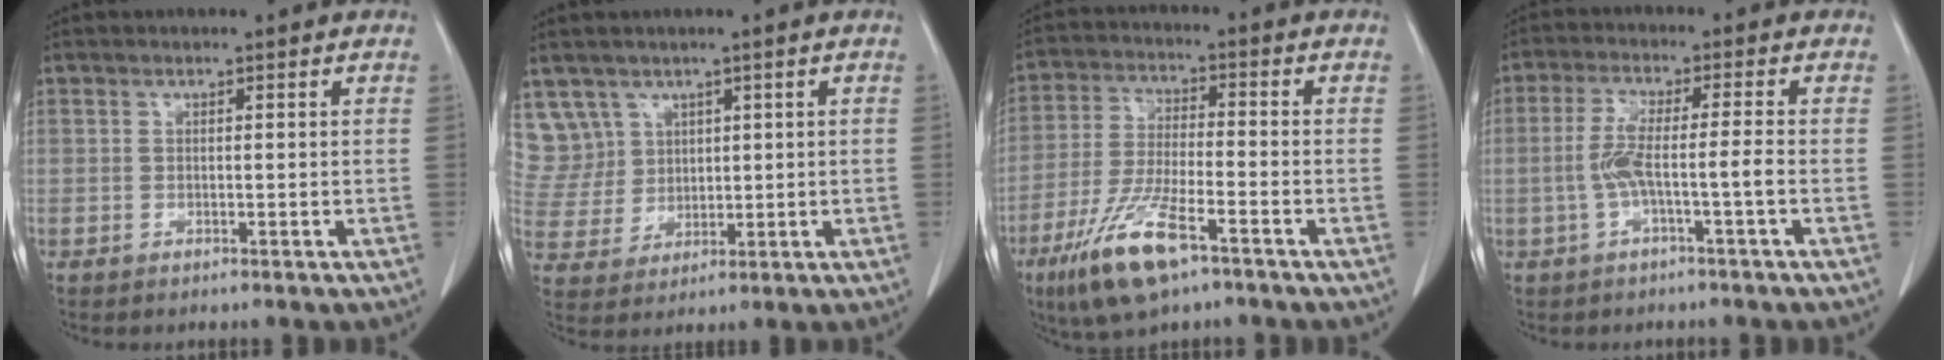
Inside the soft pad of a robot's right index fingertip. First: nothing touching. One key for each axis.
{"total": 7.6, "fx": 4.3, "fy": 6.2, "fz": -0.3, "tx": 0.003, "ty": 0.019, "tz": 0.102}
{"total": 11.9, "fx": -7.0, "fy": 2.4, "fz": 9.3, "tx": -0.196, "ty": -0.024, "tz": -0.126}
{"total": 5.3, "fx": -1.5, "fy": -0.2, "fz": 5.1, "tx": -0.106, "ty": 0.012, "tz": -0.024}